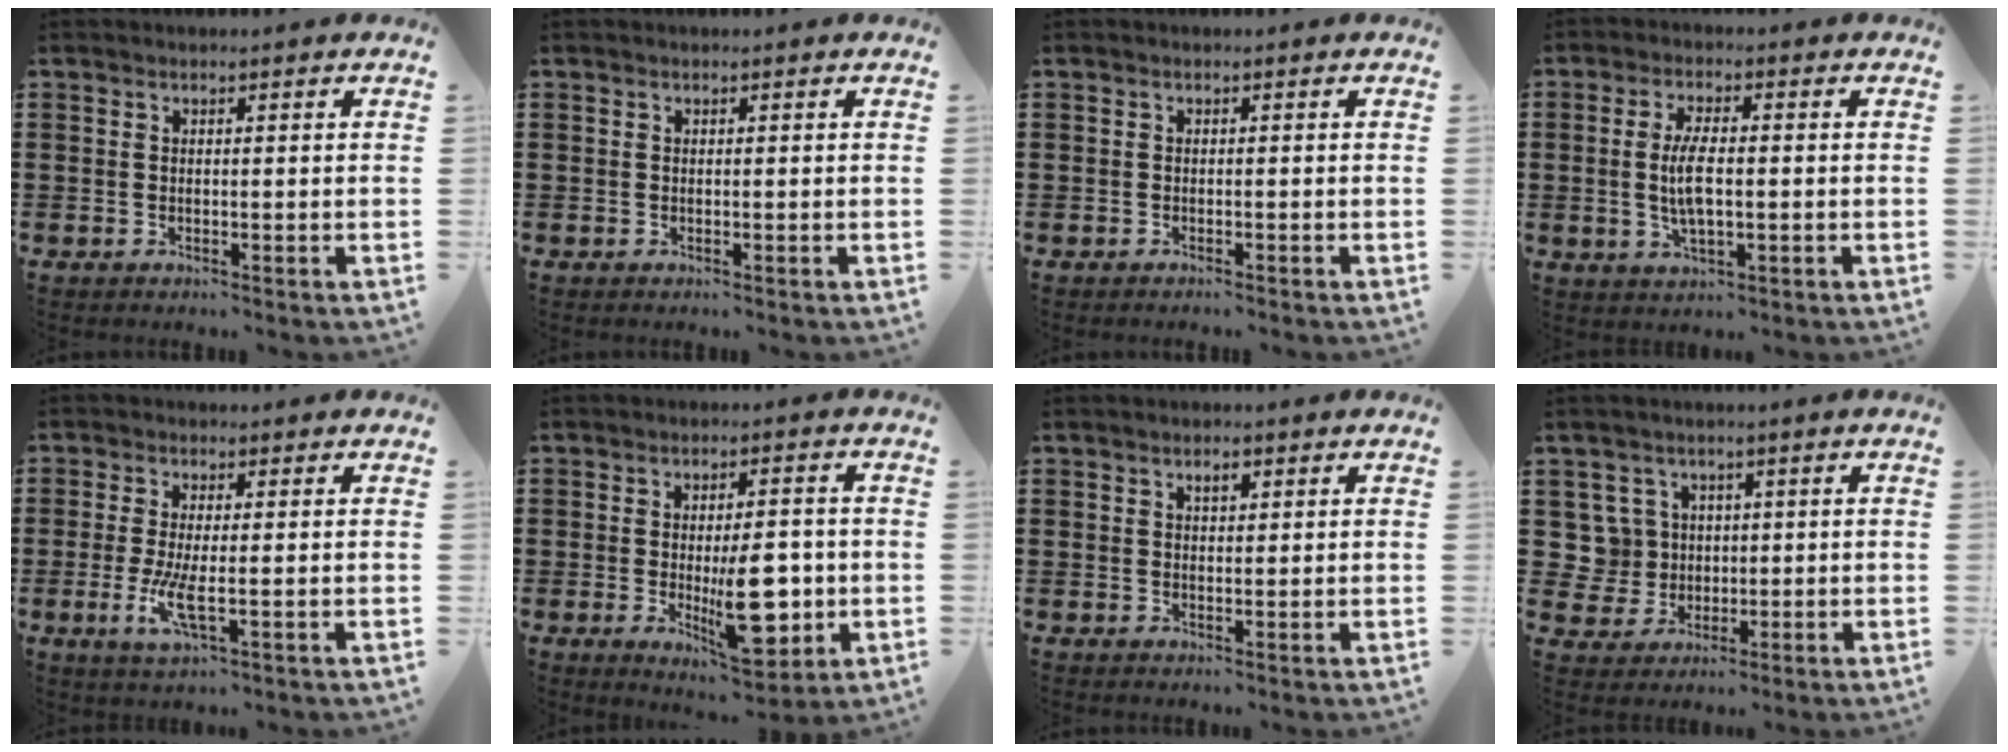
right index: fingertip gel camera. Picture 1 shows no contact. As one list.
[{"total": 0.0}, {"total": 0.5, "force": [-0.5, 0.0, 0.0], "torque": [-0.002, -0.003, -0.010]}, {"total": 5.5, "force": [-0.2, 1.7, 5.2], "torque": [-0.109, -0.004, -0.009]}, {"total": 5.2, "force": [-1.2, 1.0, 5.0], "torque": [-0.112, -0.019, -0.027]}, {"total": 11.1, "force": [-1.7, 4.7, 9.9], "torque": [-0.144, -0.018, -0.024]}, {"total": 1.4, "force": [0.7, 0.7, 1.0], "torque": [-0.022, 0.006, 0.012]}, {"total": 5.3, "force": [1.0, 5.0, 1.3], "torque": [-0.058, 0.012, 0.017]}]